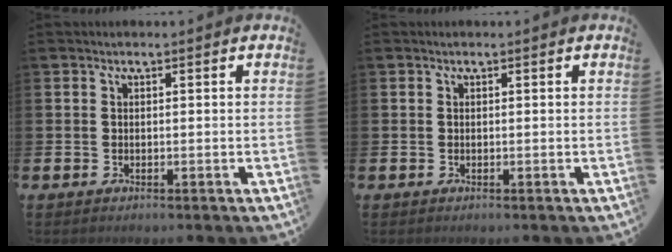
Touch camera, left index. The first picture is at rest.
{"total": 0.0}